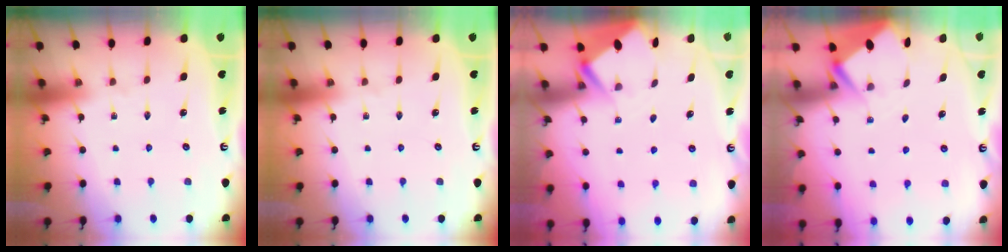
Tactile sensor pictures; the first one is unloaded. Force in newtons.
{"total": 0.0}
{"total": 3.0, "press": 3.0, "slide": 0.4}
{"total": 2.9, "press": 2.9, "slide": 0.3}